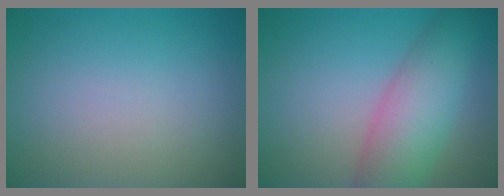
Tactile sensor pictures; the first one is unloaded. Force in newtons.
{"total": 6.7, "press": 6.7, "slide": 0.3}